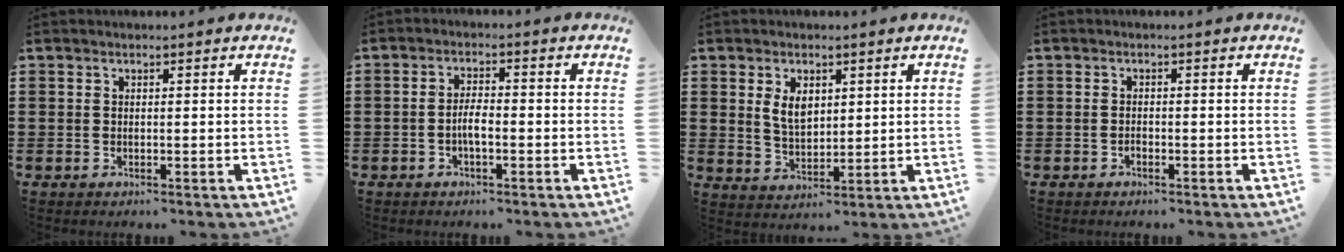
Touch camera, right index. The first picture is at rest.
{"total": 3.0, "force": [-1.0, 0.9, 2.7], "torque": [-0.056, 0.003, -0.022]}
{"total": 4.6, "force": [1.6, 2.9, 3.3], "torque": [-0.065, 0.006, 0.027]}
{"total": 0.8, "force": [-0.6, 0.4, 0.4], "torque": [-0.010, -0.002, -0.011]}